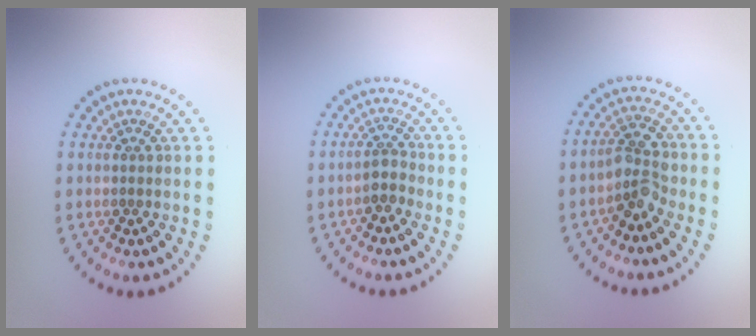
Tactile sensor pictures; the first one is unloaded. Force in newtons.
{"total": 1.7, "press": 1.4, "slide": 1.0}
{"total": 2.9, "press": 2.7, "slide": 1.0}